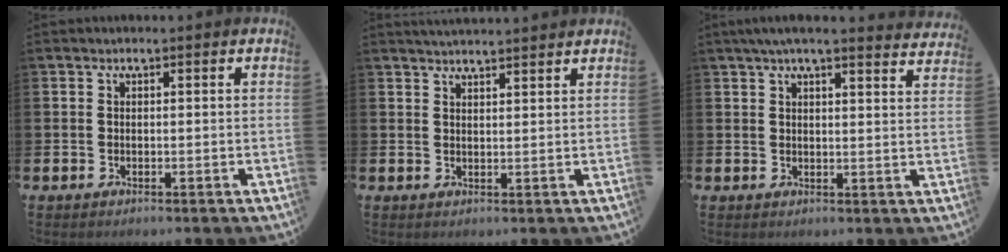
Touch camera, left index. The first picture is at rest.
{"total": 2.7, "force": [2.7, -0.1, 0.1], "torque": [-0.007, -0.012, 0.049]}
{"total": 4.4, "force": [4.0, 0.0, 1.7], "torque": [-0.041, -0.012, 0.072]}